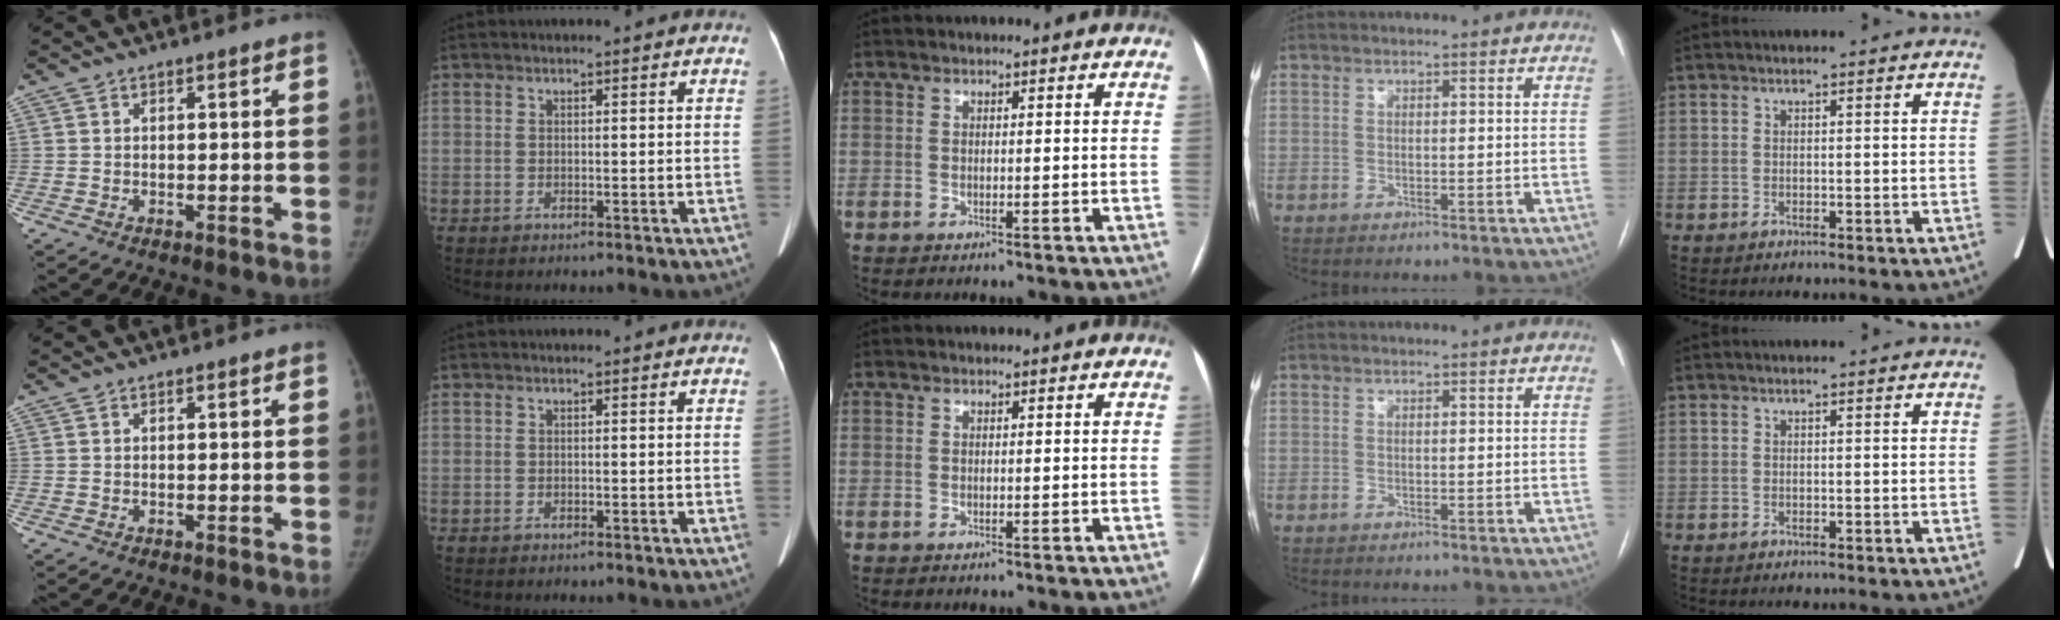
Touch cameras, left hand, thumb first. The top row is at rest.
{}